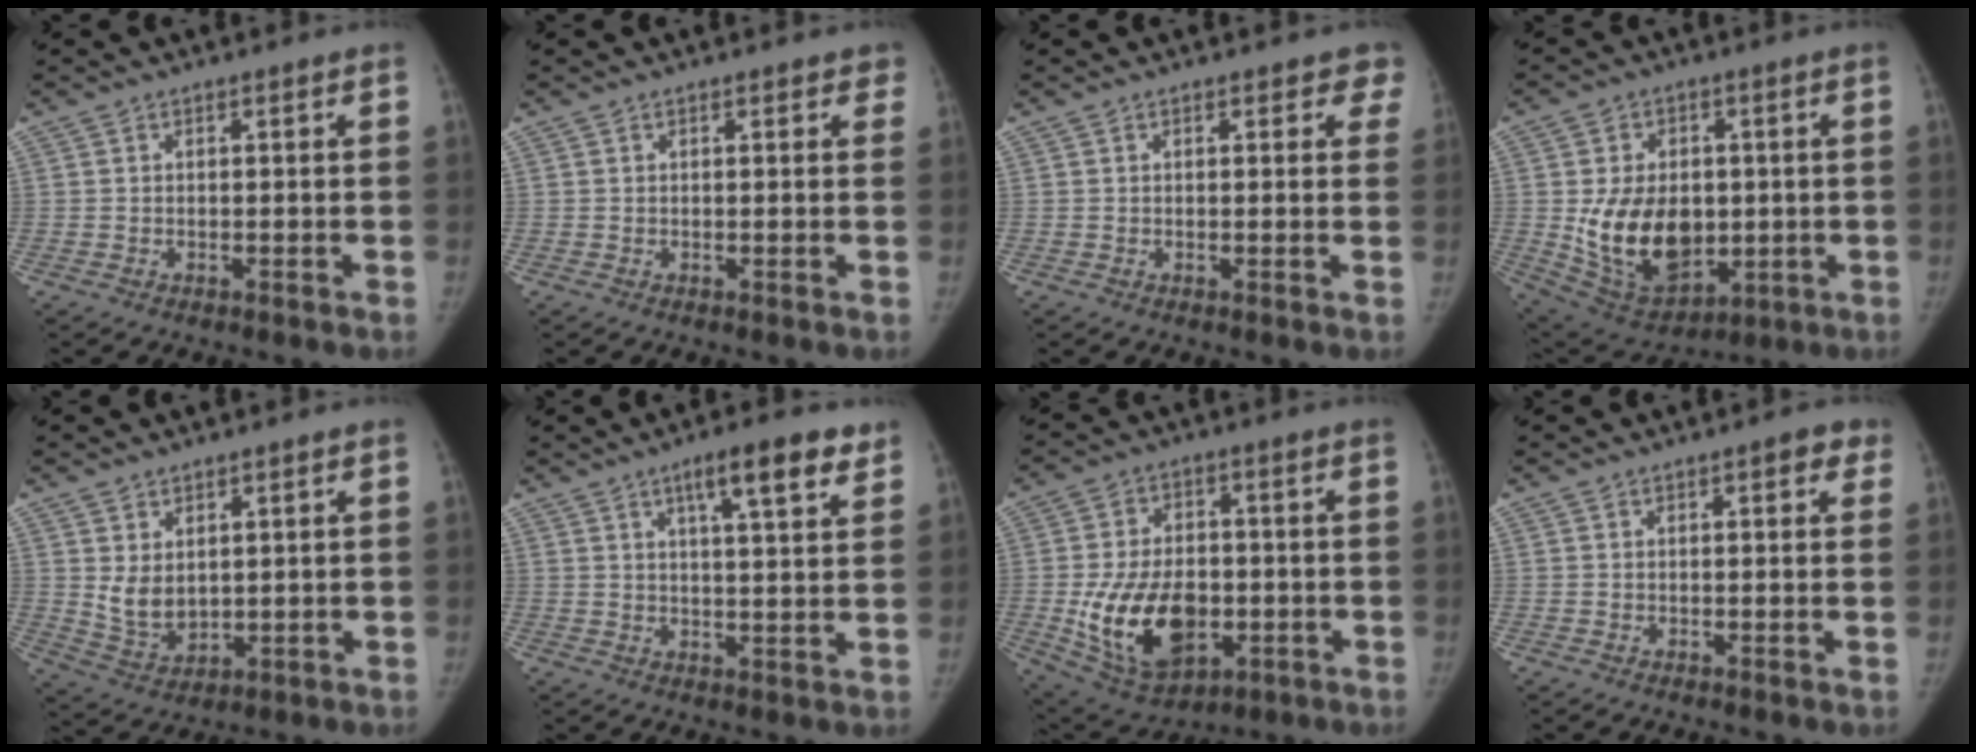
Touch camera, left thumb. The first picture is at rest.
{"total": 1.9, "force": [1.3, 0.9, 1.1], "torque": [0.010, 0.002, 0.008]}
{"total": 3.4, "force": [2.4, 1.6, 1.8], "torque": [0.016, -0.003, 0.014]}
{"total": 16.7, "force": [-0.8, 11.7, 11.9], "torque": [-0.156, -0.012, 0.017]}
{"total": 6.1, "force": [1.7, 4.3, 3.9], "torque": [-0.052, -0.023, 0.050]}
{"total": 9.6, "force": [5.7, 2.1, 7.4], "torque": [-0.094, -0.022, 0.081]}
{"total": 17.5, "force": [-3.5, 11.4, 12.8], "torque": [-0.193, 0.002, -0.037]}
{"total": 3.3, "force": [1.7, 1.3, 2.5], "torque": [-0.013, 0.000, 0.013]}